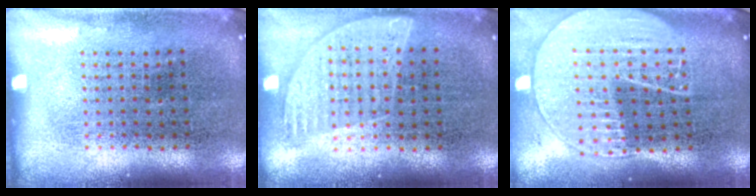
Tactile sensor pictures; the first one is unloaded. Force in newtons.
{"total": 0.8, "press": 0.8, "slide": 0.3}
{"total": 1.9, "press": 1.8, "slide": 0.8}